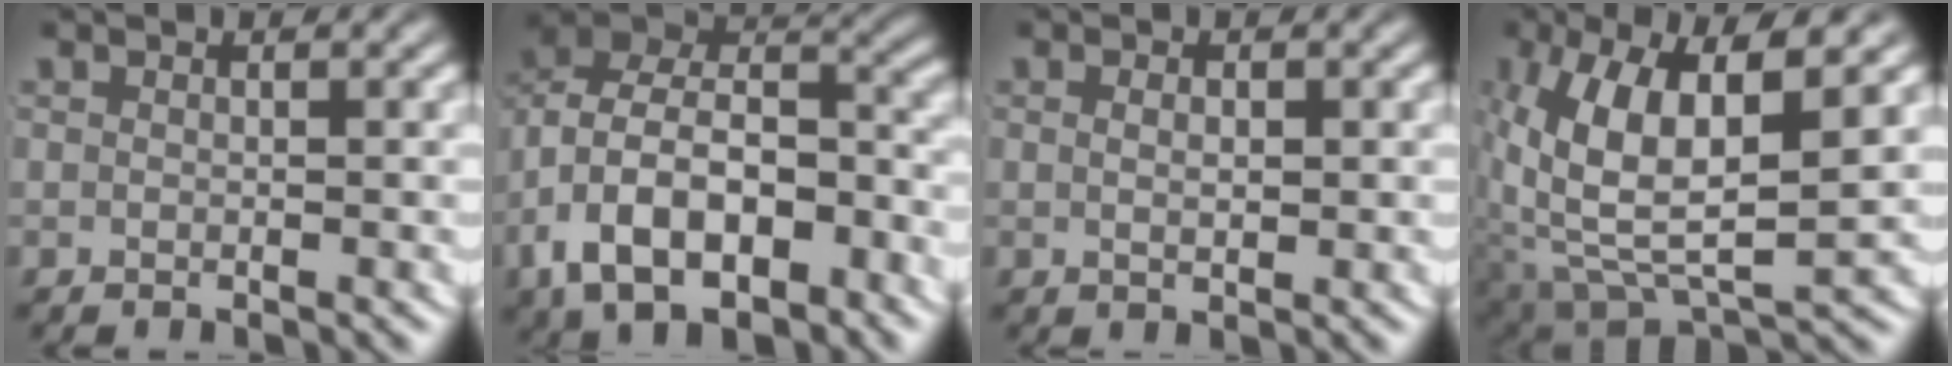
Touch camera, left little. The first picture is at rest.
{"total": 12.1, "force": [-1.2, 9.3, 7.6], "torque": [-0.154, -0.020, -0.022]}
{"total": 0.8, "force": [0.2, 0.0, 0.8], "torque": [-0.011, -0.006, 0.009]}
{"total": 11.2, "force": [-0.1, 6.5, 9.1], "torque": [-0.189, -0.035, 0.022]}